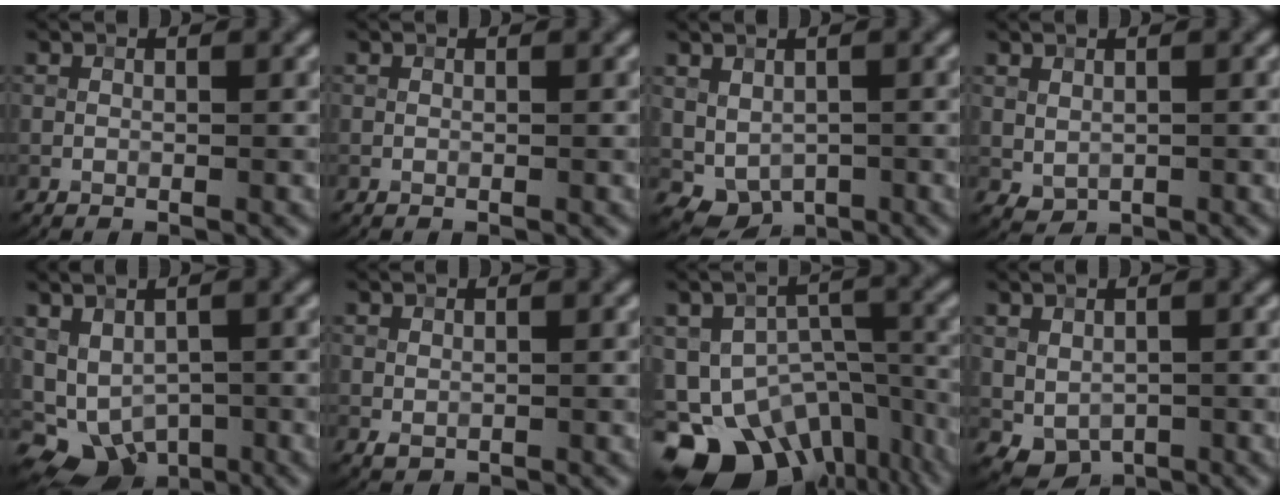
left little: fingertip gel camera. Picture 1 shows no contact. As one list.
[{"total": 0.0}, {"total": 3.1, "force": [-0.1, 2.5, 1.9], "torque": [-0.029, -0.014, 0.010]}, {"total": 1.2, "force": [0.3, 0.9, 0.7], "torque": [-0.013, -0.005, 0.014]}, {"total": 7.2, "force": [-2.1, 5.7, 4.0], "torque": [-0.048, -0.008, -0.010]}, {"total": 0.6, "force": [0.0, 0.4, 0.4], "torque": [-0.005, -0.003, 0.003]}, {"total": 15.6, "force": [-9.7, 9.9, 7.2], "torque": [-0.141, -0.030, -0.119]}, {"total": 2.7, "force": [-0.2, 2.1, 1.7], "torque": [-0.027, -0.012, 0.007]}]